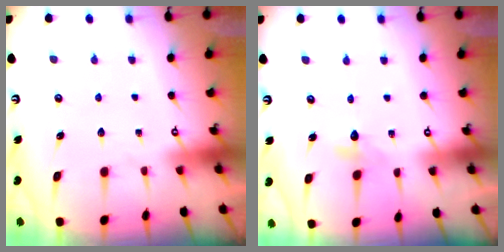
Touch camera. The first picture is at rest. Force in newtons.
{"total": 3.0, "press": 2.9, "slide": 0.3}